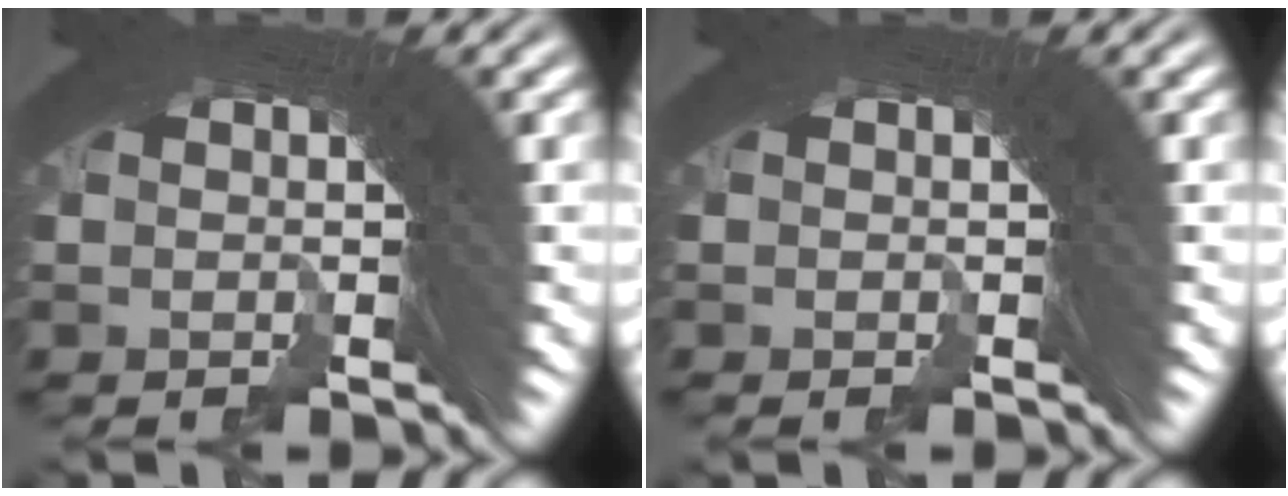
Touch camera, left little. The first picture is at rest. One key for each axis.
{"total": 0.0}